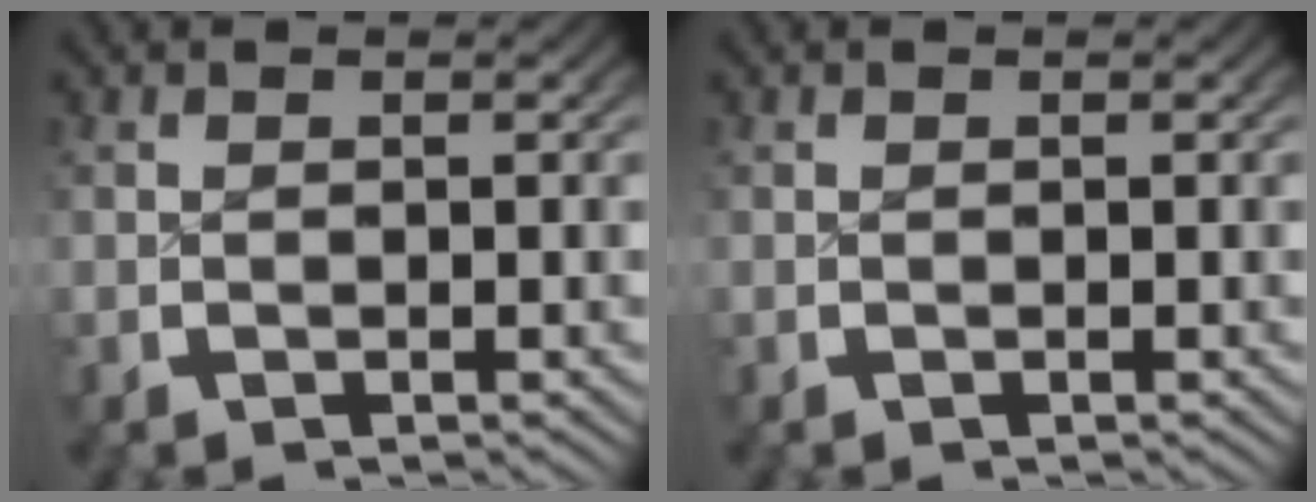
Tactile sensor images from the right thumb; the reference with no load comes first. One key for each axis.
{"total": 0.0}